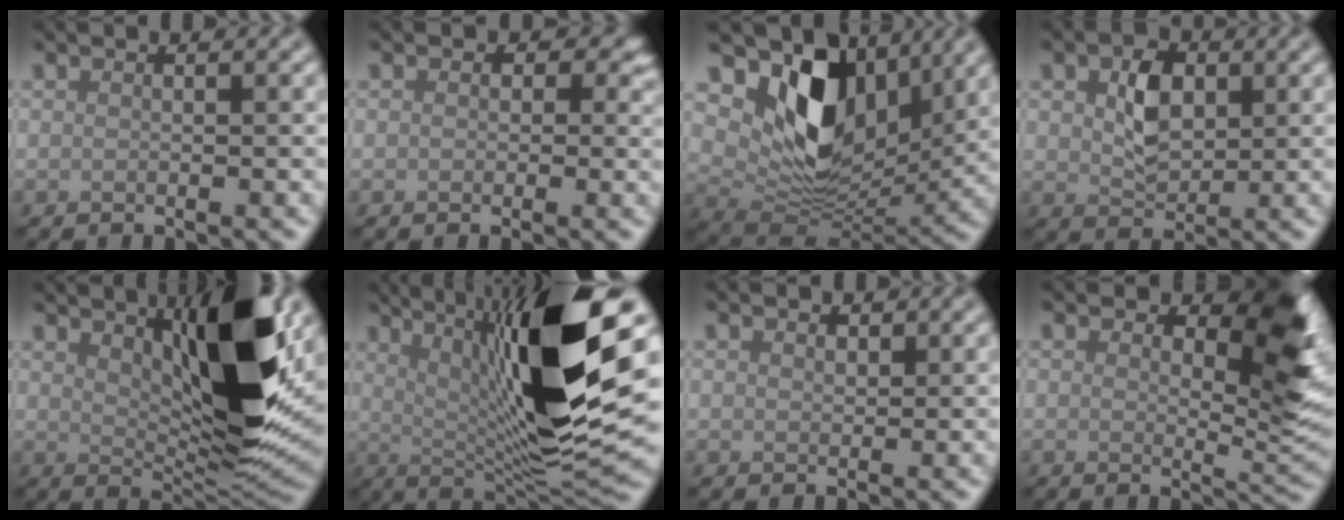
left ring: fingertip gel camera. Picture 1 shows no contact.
{"total": 3.3, "force": [0.9, 2.6, 1.9], "torque": [-0.016, -0.003, 0.003]}
{"total": 10.4, "force": [3.8, 6.3, 7.2], "torque": [-0.132, -0.022, 0.072]}
{"total": 4.1, "force": [0.9, 2.7, 2.9], "torque": [-0.058, 0.001, 0.014]}
{"total": 10.4, "force": [3.6, 3.3, 9.2], "torque": [-0.146, -0.009, 0.063]}
{"total": 15.6, "force": [4.0, 3.4, 14.7], "torque": [-0.227, 0.005, 0.063]}
{"total": 0.8, "force": [0.6, 0.5, 0.2], "torque": [-0.003, -0.003, 0.010]}
{"total": 6.8, "force": [2.6, 3.0, 5.4], "torque": [-0.064, -0.006, 0.037]}